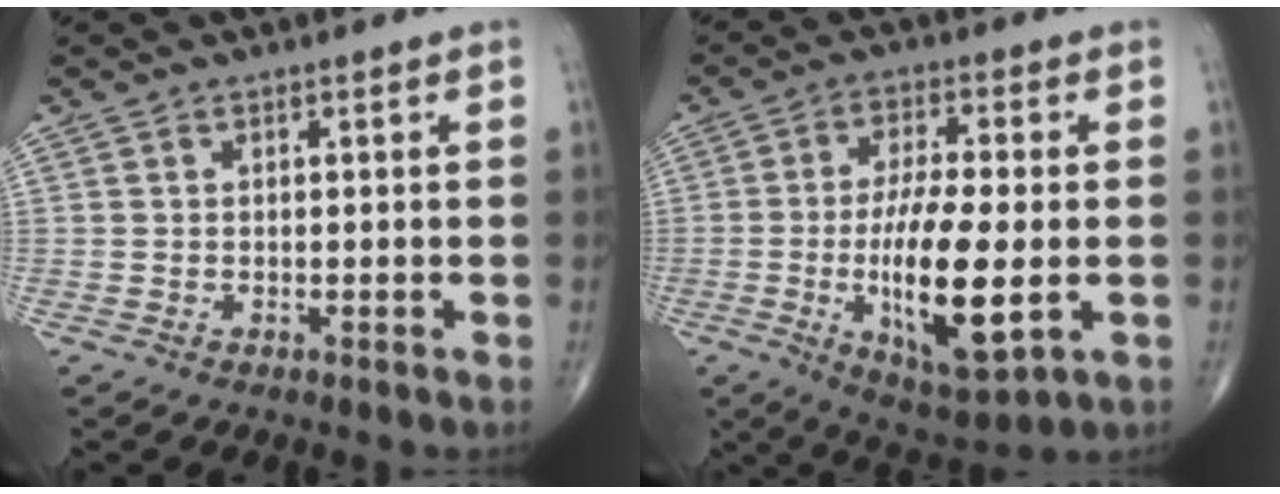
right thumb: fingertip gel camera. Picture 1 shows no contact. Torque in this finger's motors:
{"motor_torque": [2.62, 2.38, 1.86, -0.34, 0.48]}